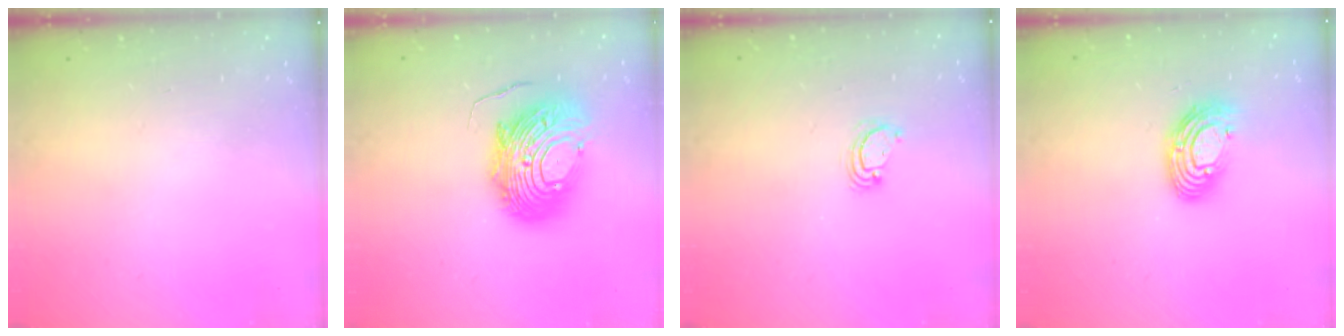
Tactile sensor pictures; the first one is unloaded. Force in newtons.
{"total": 14.8, "press": 14.7, "slide": 1.3}
{"total": 3.2, "press": 3.2, "slide": 0.3}
{"total": 11.2, "press": 11.2, "slide": 1.0}